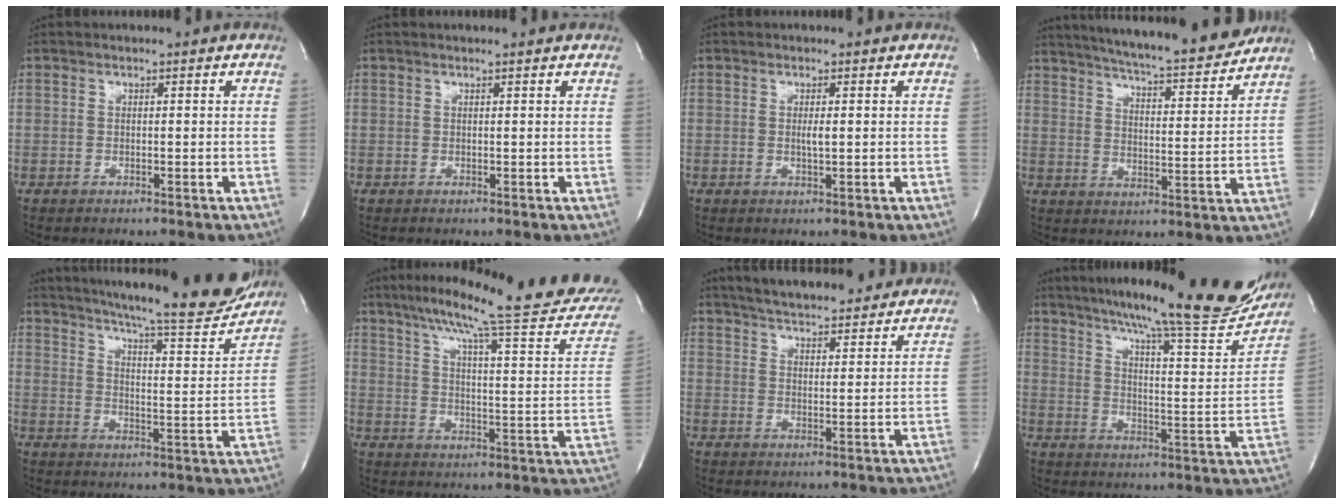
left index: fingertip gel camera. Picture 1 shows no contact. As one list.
[{"total": 1.0, "force": [0.9, -0.1, 0.3], "torque": [-0.011, 0.004, 0.013]}, {"total": 1.2, "force": [0.0, 0.1, 1.2], "torque": [-0.028, -0.004, 0.000]}, {"total": 18.5, "force": [16.9, 1.0, 7.5], "torque": [-0.121, -0.024, 0.234]}, {"total": 23.1, "force": [20.8, 1.9, 10.0], "torque": [-0.158, -0.057, 0.267]}, {"total": 25.6, "force": [22.0, 0.7, 13.1], "torque": [-0.200, -0.052, 0.291]}, {"total": 20.1, "force": [18.2, 3.6, 7.8], "torque": [-0.124, 0.018, 0.244]}, {"total": 26.5, "force": [22.9, 2.3, 13.0], "torque": [-0.201, -0.059, 0.299]}]